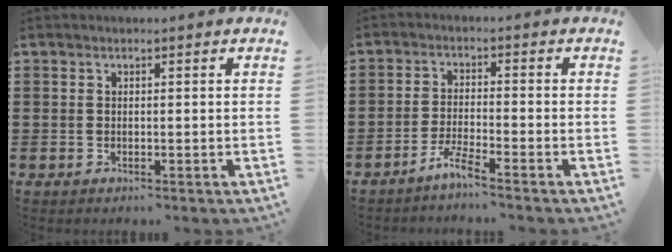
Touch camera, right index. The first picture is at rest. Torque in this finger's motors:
{"motor_torque": [1.00, 1.14, -0.22, -0.04]}